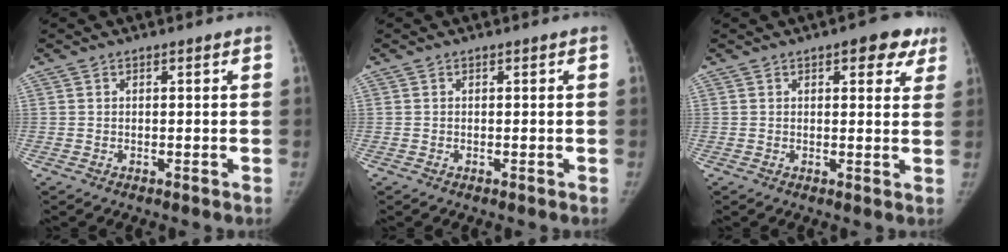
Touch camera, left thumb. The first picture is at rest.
{"total": 0.0}
{"total": 6.9, "force": [3.9, 3.1, 4.8], "torque": [-0.024, -0.010, 0.040]}